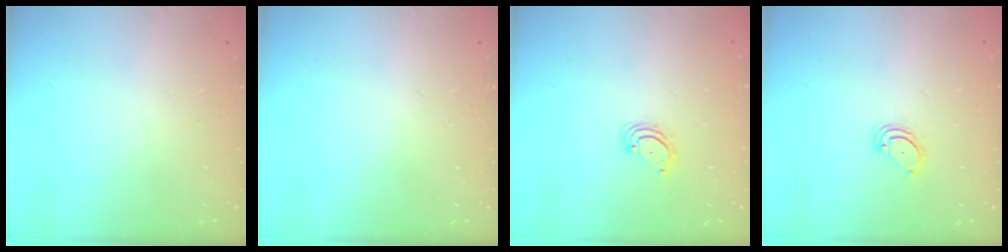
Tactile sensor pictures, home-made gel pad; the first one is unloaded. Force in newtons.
{"total": 0.0}
{"total": 2.8, "press": 2.8, "slide": 0.3}
{"total": 3.7, "press": 3.7, "slide": 0.3}